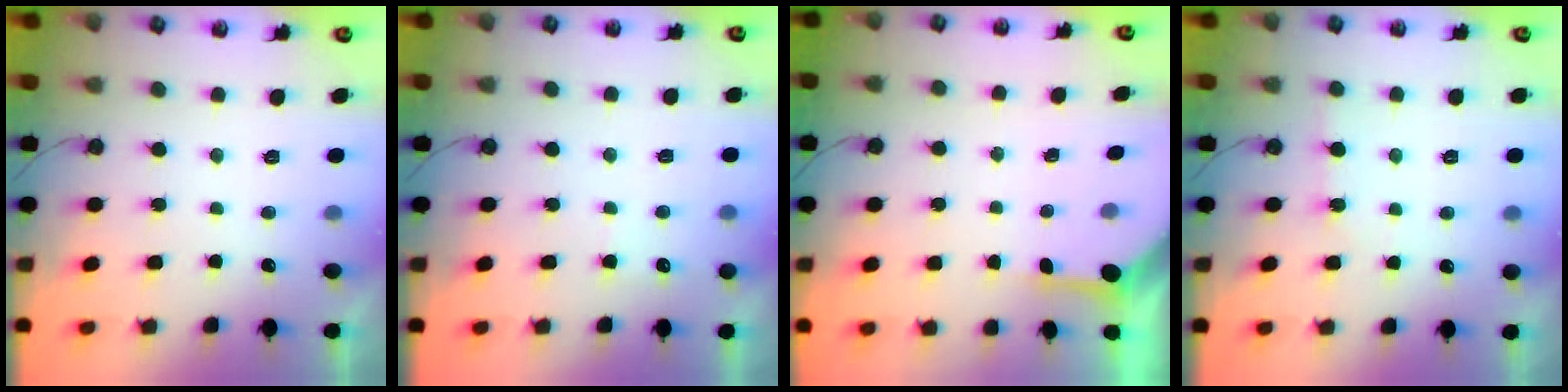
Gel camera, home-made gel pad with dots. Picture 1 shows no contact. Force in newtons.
{"total": 3.2, "press": 3.2, "slide": 0.3}
{"total": 3.7, "press": 3.7, "slide": 0.2}
{"total": 3.9, "press": 3.9, "slide": 0.5}